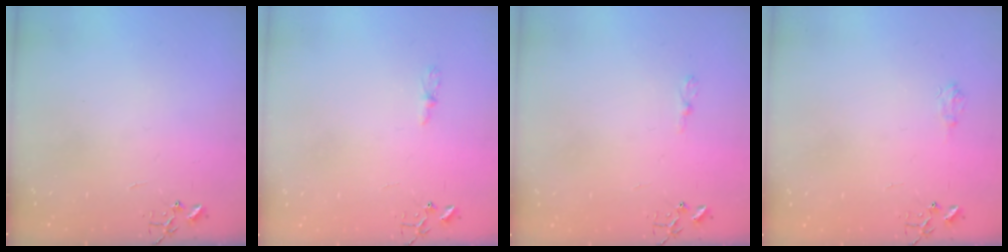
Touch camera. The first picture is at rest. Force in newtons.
{"total": 4.4, "press": 4.3, "slide": 0.5}
{"total": 3.6, "press": 3.6, "slide": 0.4}
{"total": 6.1, "press": 6.1, "slide": 0.8}